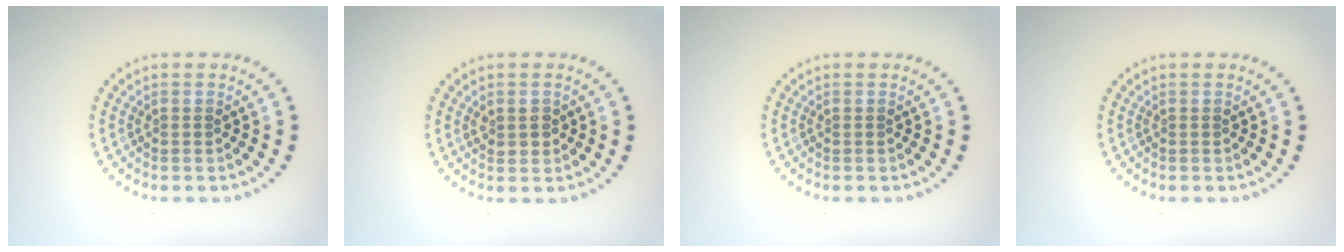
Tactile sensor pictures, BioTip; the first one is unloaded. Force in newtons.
{"total": 1.5, "press": 1.5, "slide": 0.4}
{"total": 0.0}
{"total": 0.0}